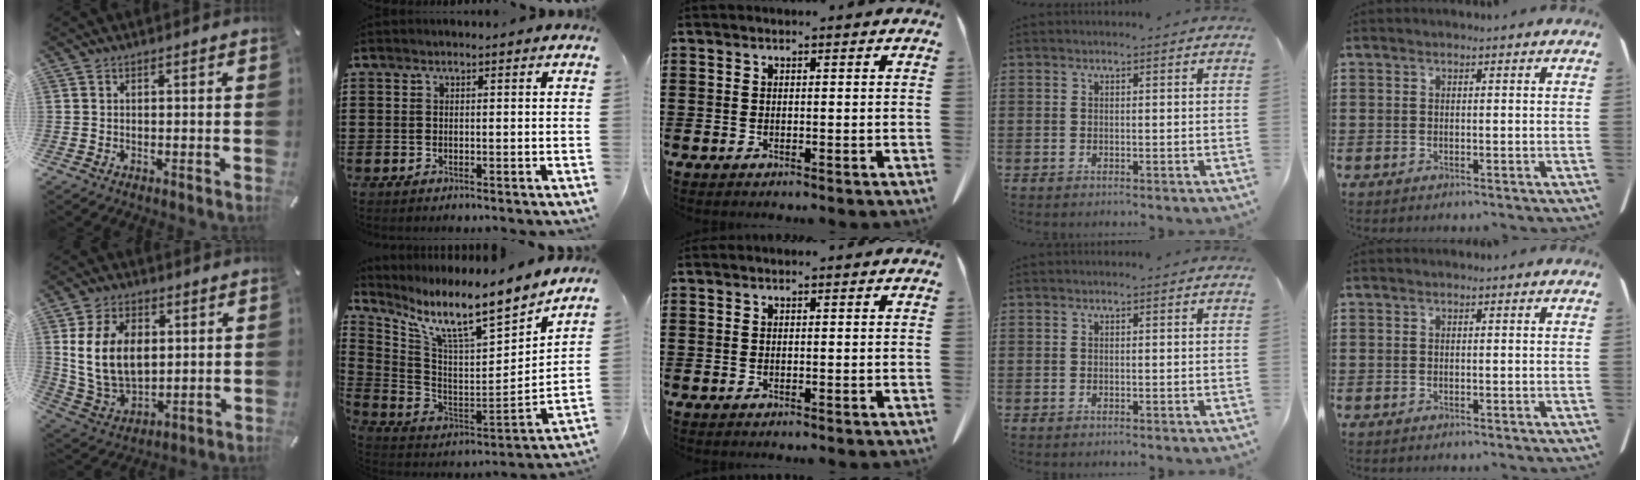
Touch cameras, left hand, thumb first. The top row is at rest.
{"thumb": {"total": 13.7, "force": [3.0, 9.8, 9.1], "torque": [-0.212, 0.000, 0.051]}, "index": {"total": 9.4, "force": [7.2, 0.9, 5.9], "torque": [-0.130, -0.064, 0.111]}}